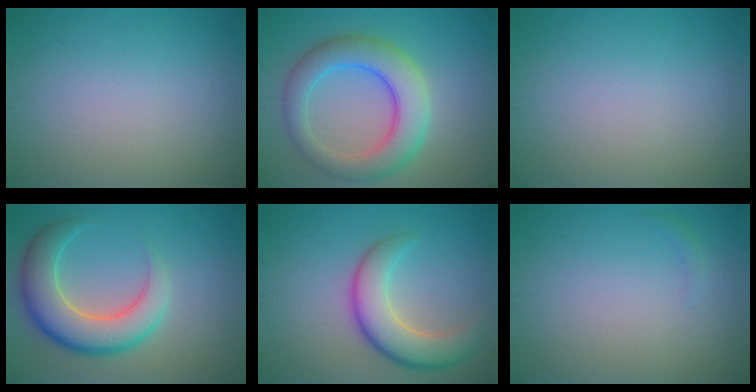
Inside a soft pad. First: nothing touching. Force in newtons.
{"total": 6.8, "press": 6.8, "slide": 0.2}
{"total": 0.0}
{"total": 7.3, "press": 7.3, "slide": 0.6}
{"total": 6.0, "press": 6.0, "slide": 0.4}
{"total": 0.6, "press": 0.5, "slide": 0.1}